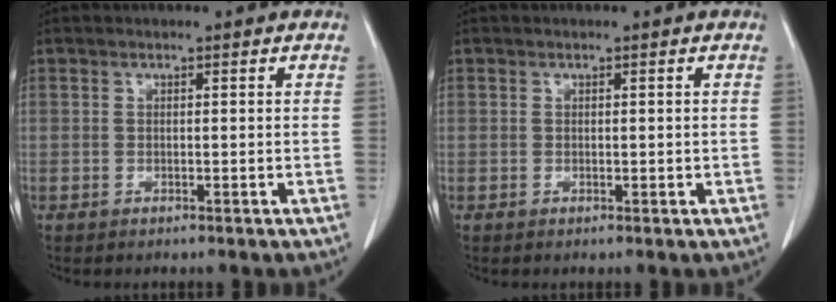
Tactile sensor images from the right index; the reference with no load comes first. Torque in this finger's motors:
{"motor_torque": [-0.21, 0.45, -0.04, 0.01]}